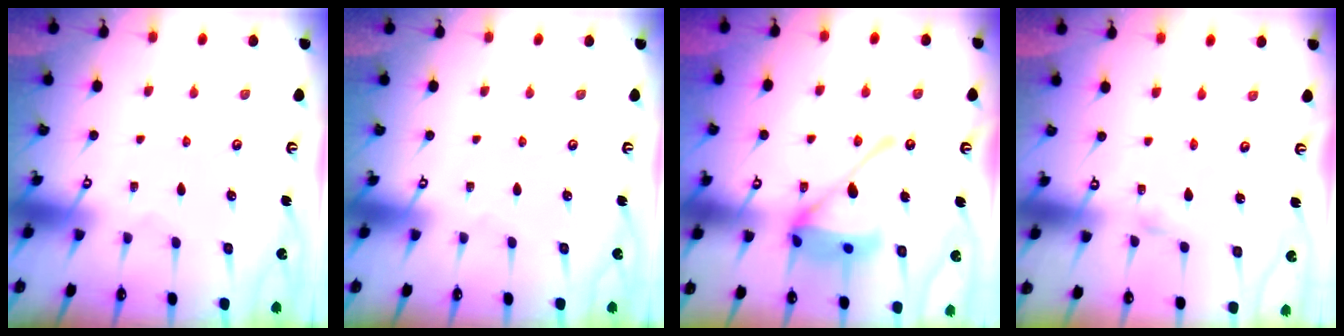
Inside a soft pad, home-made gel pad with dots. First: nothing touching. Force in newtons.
{"total": 0.0}
{"total": 16.3, "press": 16.2, "slide": 2.1}
{"total": 2.4, "press": 2.4, "slide": 0.1}